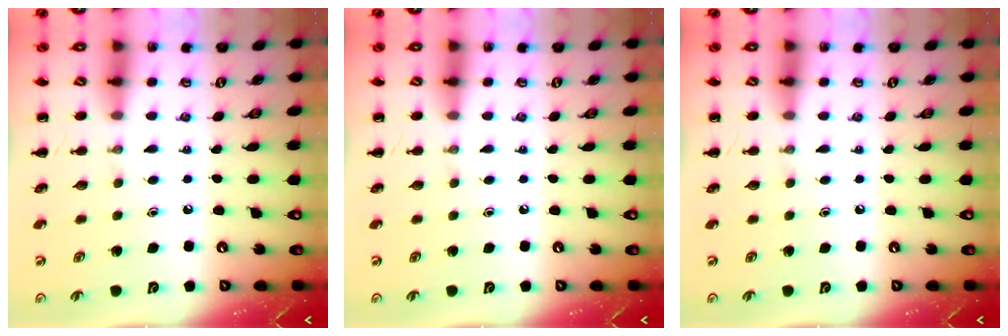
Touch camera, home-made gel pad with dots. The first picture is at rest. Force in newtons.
{"total": 0.0}
{"total": 0.0}